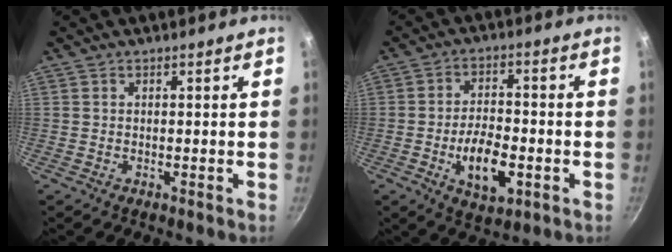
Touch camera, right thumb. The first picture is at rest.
{"total": 10.2, "force": [-3.1, 5.1, 8.3], "torque": [-0.128, 0.013, -0.049]}